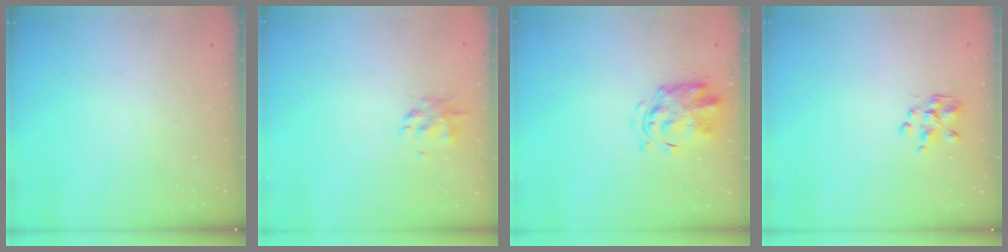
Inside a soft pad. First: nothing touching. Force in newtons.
{"total": 1.9, "press": 1.9, "slide": 0.4}
{"total": 2.9, "press": 2.9, "slide": 0.6}
{"total": 2.3, "press": 2.2, "slide": 0.7}